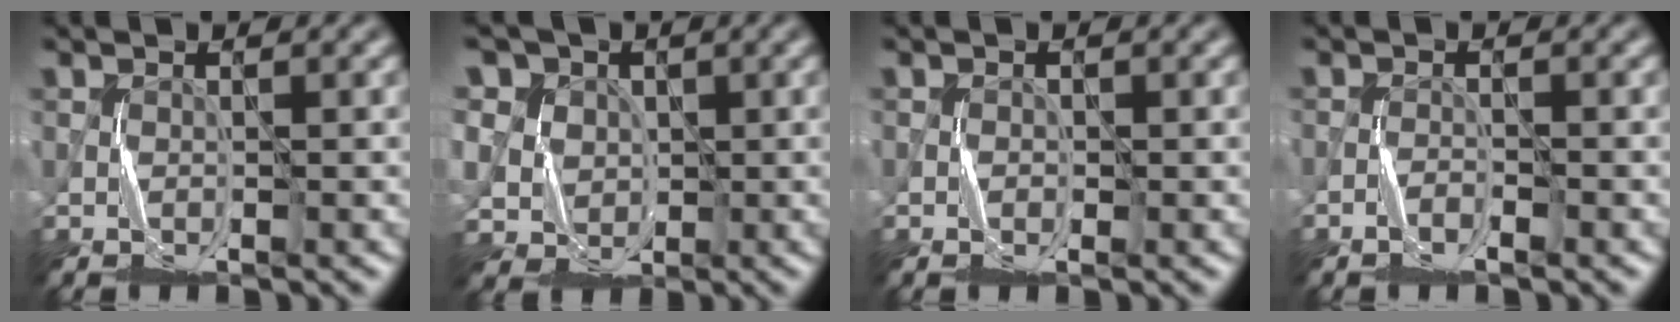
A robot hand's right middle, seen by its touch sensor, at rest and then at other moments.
{"total": 7.6, "force": [3.3, 6.4, 2.3], "torque": [-0.060, 0.011, 0.048]}
{"total": 0.8, "force": [-0.4, 0.5, 0.5], "torque": [-0.005, 0.000, -0.008]}
{"total": 1.2, "force": [-1.1, 0.1, 0.5], "torque": [-0.009, 0.003, -0.022]}